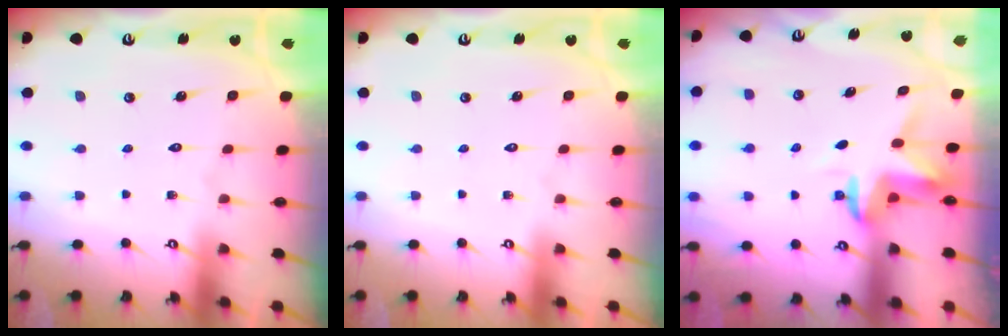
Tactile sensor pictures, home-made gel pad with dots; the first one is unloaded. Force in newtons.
{"total": 0.0}
{"total": 3.6, "press": 3.6, "slide": 0.2}